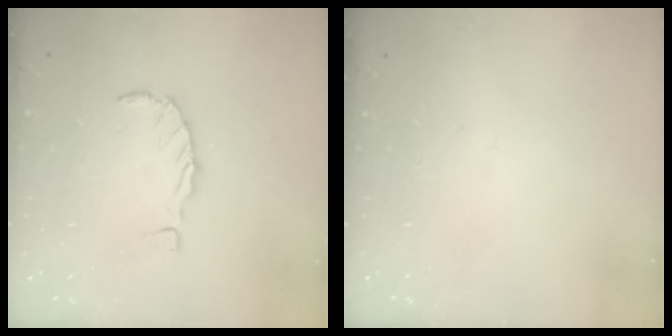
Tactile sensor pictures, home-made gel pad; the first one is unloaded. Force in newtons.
{"total": 0.0}